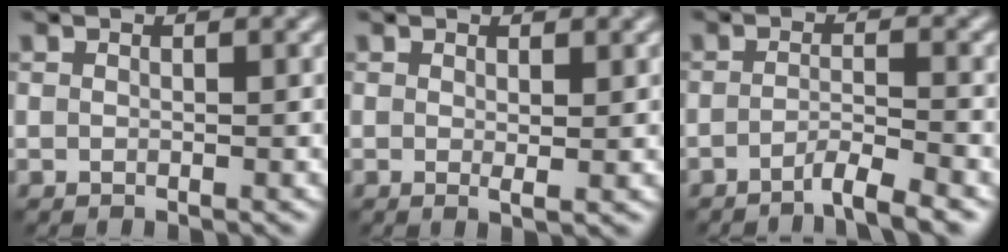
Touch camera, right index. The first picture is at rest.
{"total": 0.9, "force": [0.3, 0.1, 0.9], "torque": [-0.012, -0.006, 0.005]}
{"total": 2.9, "force": [-2.0, 0.3, 2.1], "torque": [-0.028, 0.003, -0.046]}